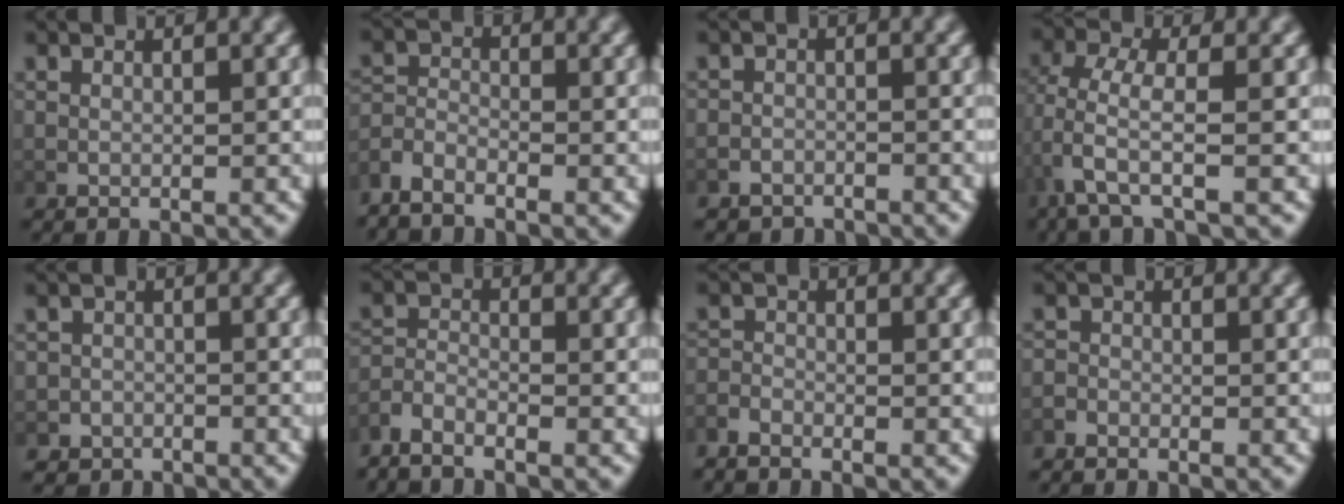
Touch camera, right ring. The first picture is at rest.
{"total": 2.8, "force": [-1.6, 1.8, 1.3], "torque": [-0.042, -0.014, -0.028]}
{"total": 3.0, "force": [-2.8, 1.0, -0.3], "torque": [0.012, -0.010, -0.047]}
{"total": 2.7, "force": [-0.3, 0.5, 2.6], "torque": [-0.071, -0.012, 0.003]}
{"total": 3.5, "force": [-2.7, 2.1, -0.4], "torque": [0.014, -0.011, -0.050]}
{"total": 2.9, "force": [-1.8, 1.7, 1.5], "torque": [-0.044, -0.012, -0.032]}
{"total": 1.9, "force": [-1.7, 0.6, 0.2], "torque": [-0.009, -0.011, -0.032]}
{"total": 1.5, "force": [-1.4, 0.6, -0.1], "torque": [0.000, -0.010, -0.025]}